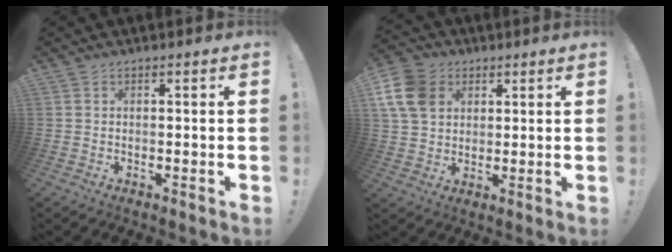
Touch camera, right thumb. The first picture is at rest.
{"total": 12.9, "force": [4.4, 10.3, 6.3], "torque": [-0.113, -0.015, 0.091]}